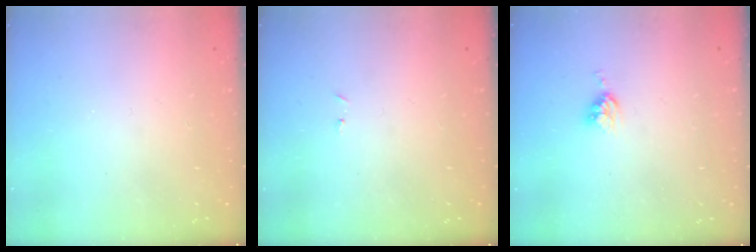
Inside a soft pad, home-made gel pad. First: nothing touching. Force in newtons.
{"total": 2.9, "press": 2.9, "slide": 0.4}
{"total": 4.4, "press": 4.4, "slide": 0.2}